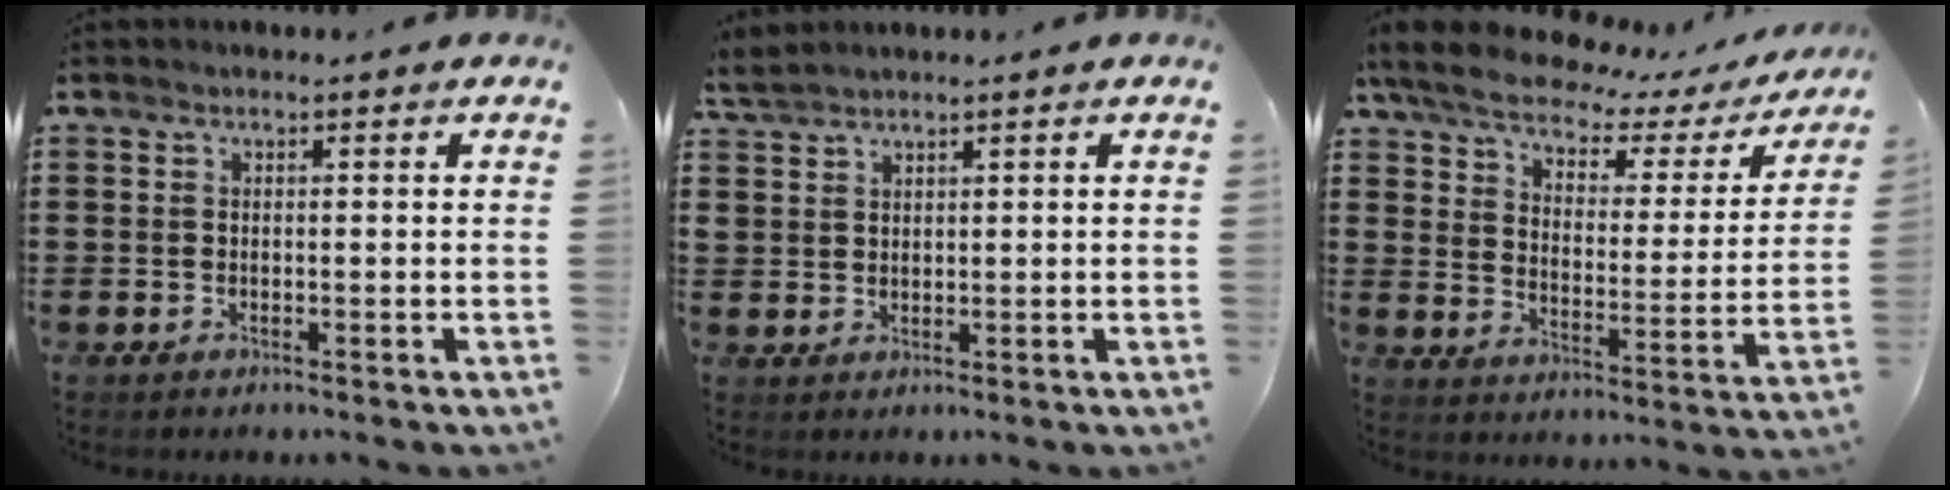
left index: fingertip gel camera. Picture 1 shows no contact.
{"total": 2.4, "force": [2.3, 0.7, 0.3], "torque": [-0.014, 0.001, 0.045]}
{"total": 5.9, "force": [4.9, 2.0, 2.6], "torque": [-0.074, -0.025, 0.081]}